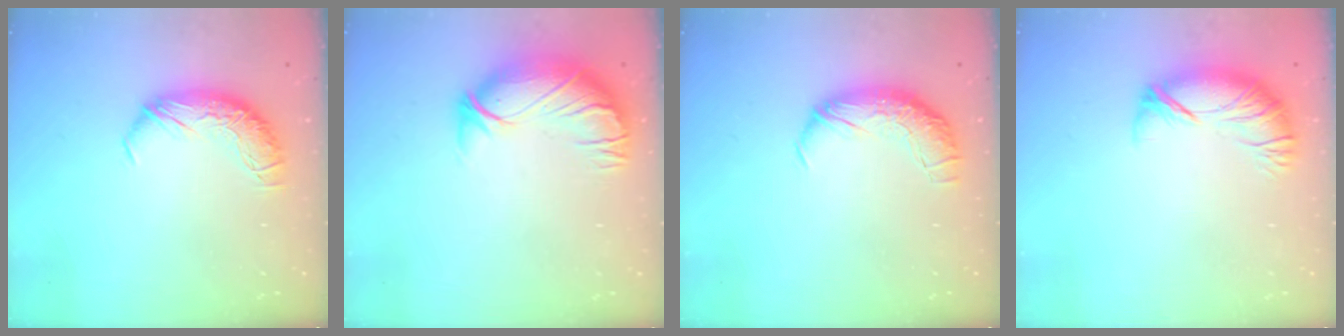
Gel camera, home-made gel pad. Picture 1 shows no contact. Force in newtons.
{"total": 2.9, "press": 0.3, "slide": 2.9}
{"total": 2.4, "press": 1.2, "slide": 2.1}
{"total": 3.3, "press": 2.6, "slide": 2.0}